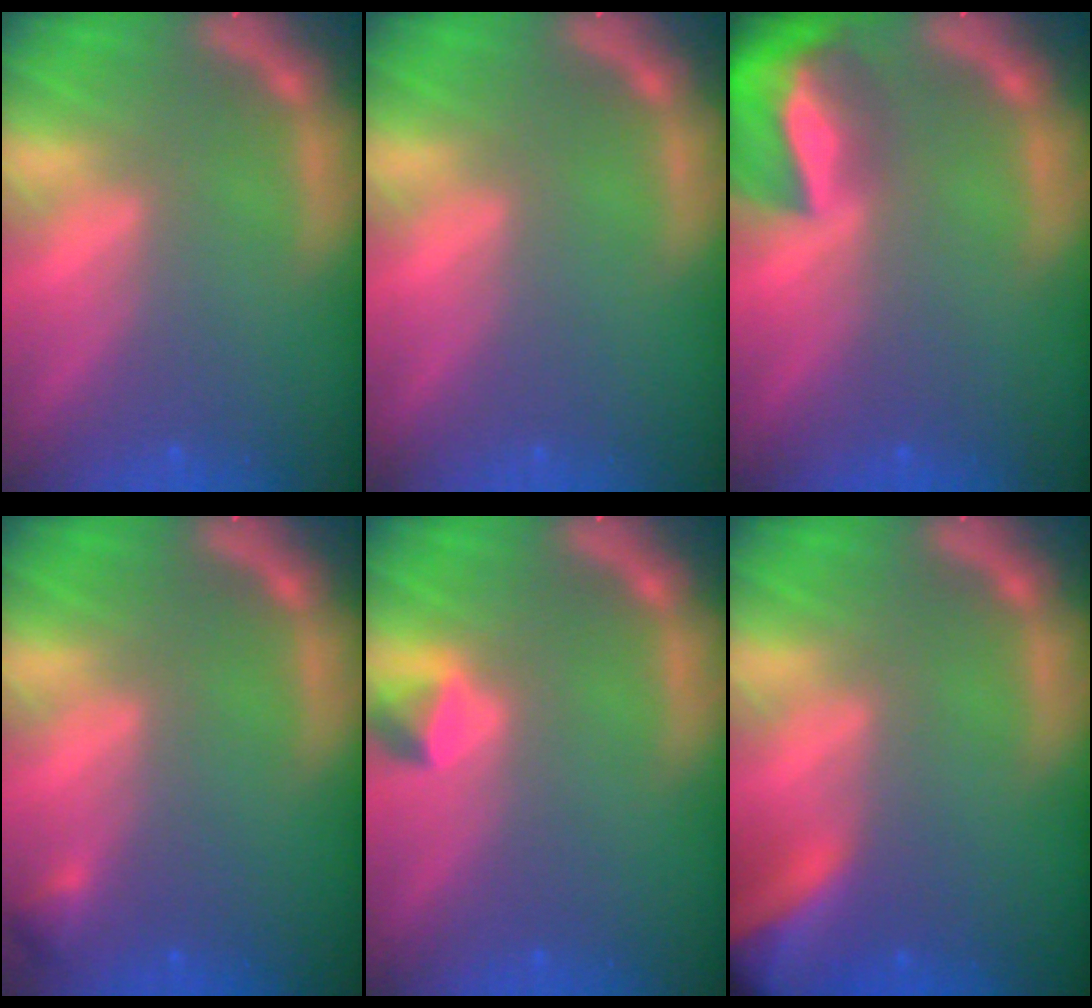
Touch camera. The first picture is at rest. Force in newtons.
{"total": 0.0}
{"total": 8.5}
{"total": 0.9}
{"total": 1.4}
{"total": 9.0}